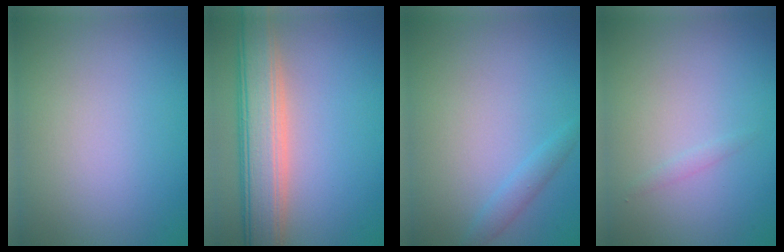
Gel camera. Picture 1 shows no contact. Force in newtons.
{"total": 6.9, "press": 6.9, "slide": 0.8}
{"total": 1.3, "press": 1.3, "slide": 0.1}
{"total": 0.6, "press": 0.6, "slide": 0.0}